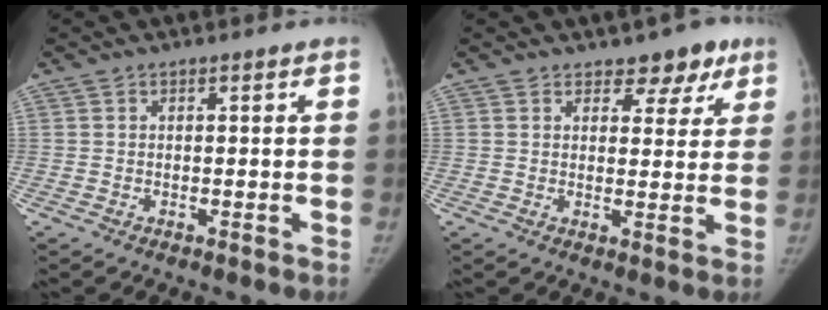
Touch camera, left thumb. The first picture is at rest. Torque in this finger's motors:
{"motor_torque": [0.02, 0.04, 0.58, -0.17, -0.02]}